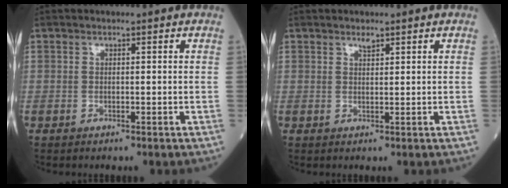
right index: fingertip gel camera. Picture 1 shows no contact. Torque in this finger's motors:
{"motor_torque": [-0.04, 0.02, -0.01, 0.02]}